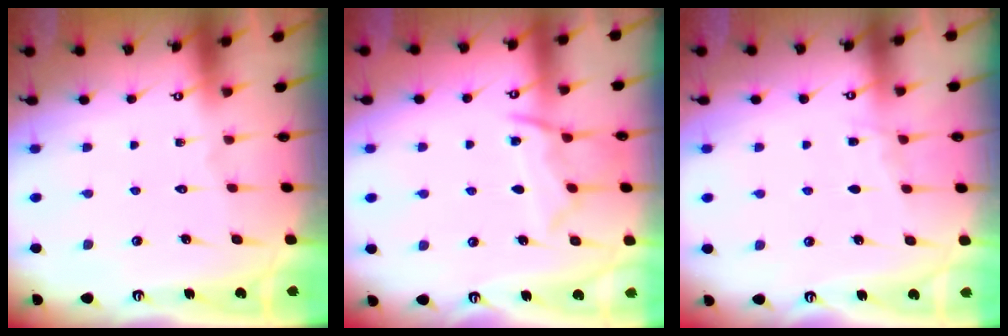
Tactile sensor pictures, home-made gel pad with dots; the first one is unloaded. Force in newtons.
{"total": 9.5, "press": 9.4, "slide": 0.8}
{"total": 3.7, "press": 3.7, "slide": 0.5}